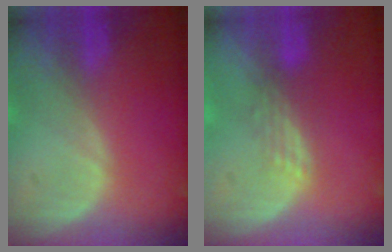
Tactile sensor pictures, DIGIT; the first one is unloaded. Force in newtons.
{"total": 3.0, "press": 2.5, "slide": 1.7}